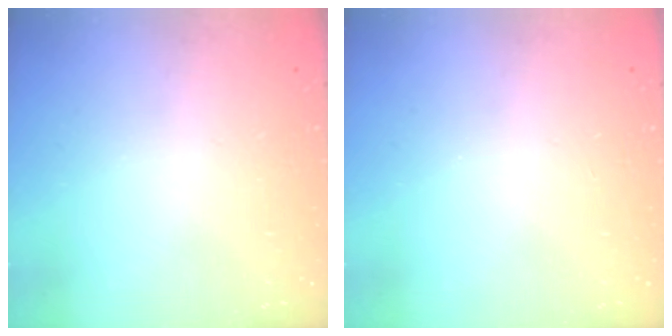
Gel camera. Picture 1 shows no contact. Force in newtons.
{"total": 0.0}